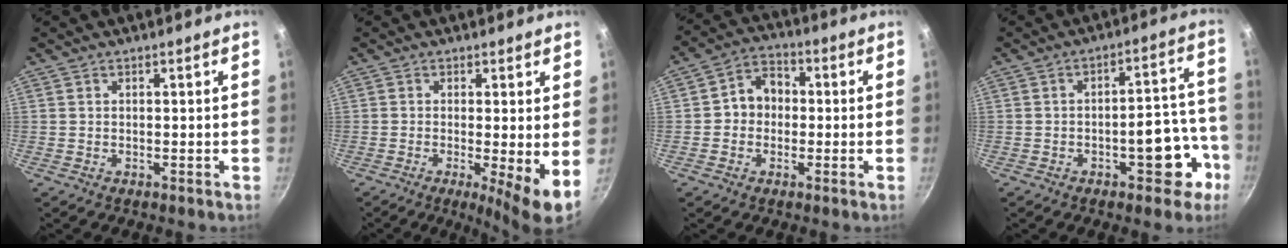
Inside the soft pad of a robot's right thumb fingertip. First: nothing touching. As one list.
[{"total": 7.3, "force": [-0.8, 1.0, 7.2], "torque": [-0.105, -0.016, -0.012]}, {"total": 7.1, "force": [-0.2, 5.9, 3.8], "torque": [-0.027, 0.020, -0.017]}, {"total": 10.7, "force": [-4.6, 5.2, 8.2], "torque": [-0.060, 0.057, -0.052]}]